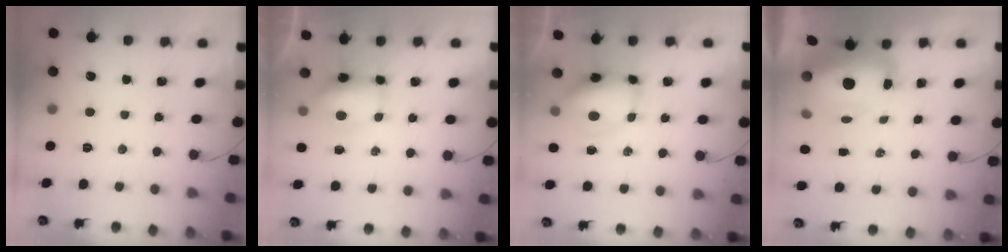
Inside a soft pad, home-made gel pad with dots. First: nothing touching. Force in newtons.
{"total": 8.5, "press": 7.4, "slide": 4.2}
{"total": 8.3, "press": 8.2, "slide": 1.2}
{"total": 15.1, "press": 11.1, "slide": 10.3}